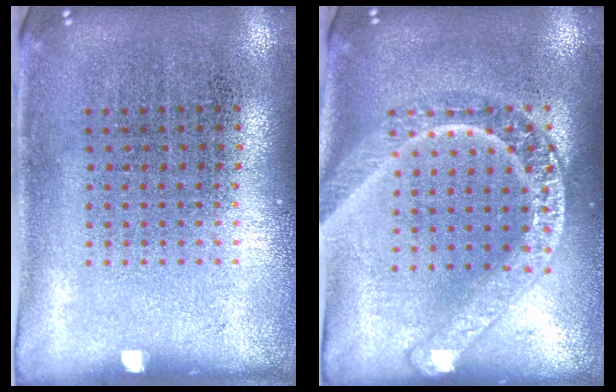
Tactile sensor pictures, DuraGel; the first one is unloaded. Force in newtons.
{"total": 2.4, "press": 2.4, "slide": 0.2}